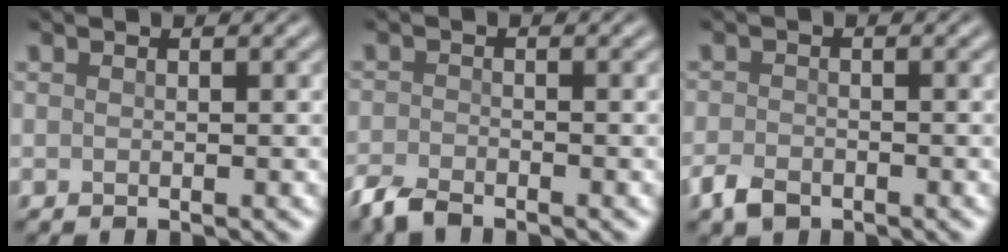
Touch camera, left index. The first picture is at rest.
{"total": 2.7, "force": [-2.3, 0.8, 1.1], "torque": [-0.026, -0.006, -0.054]}
{"total": 2.4, "force": [-1.6, 1.3, 1.1], "torque": [-0.024, -0.003, -0.040]}